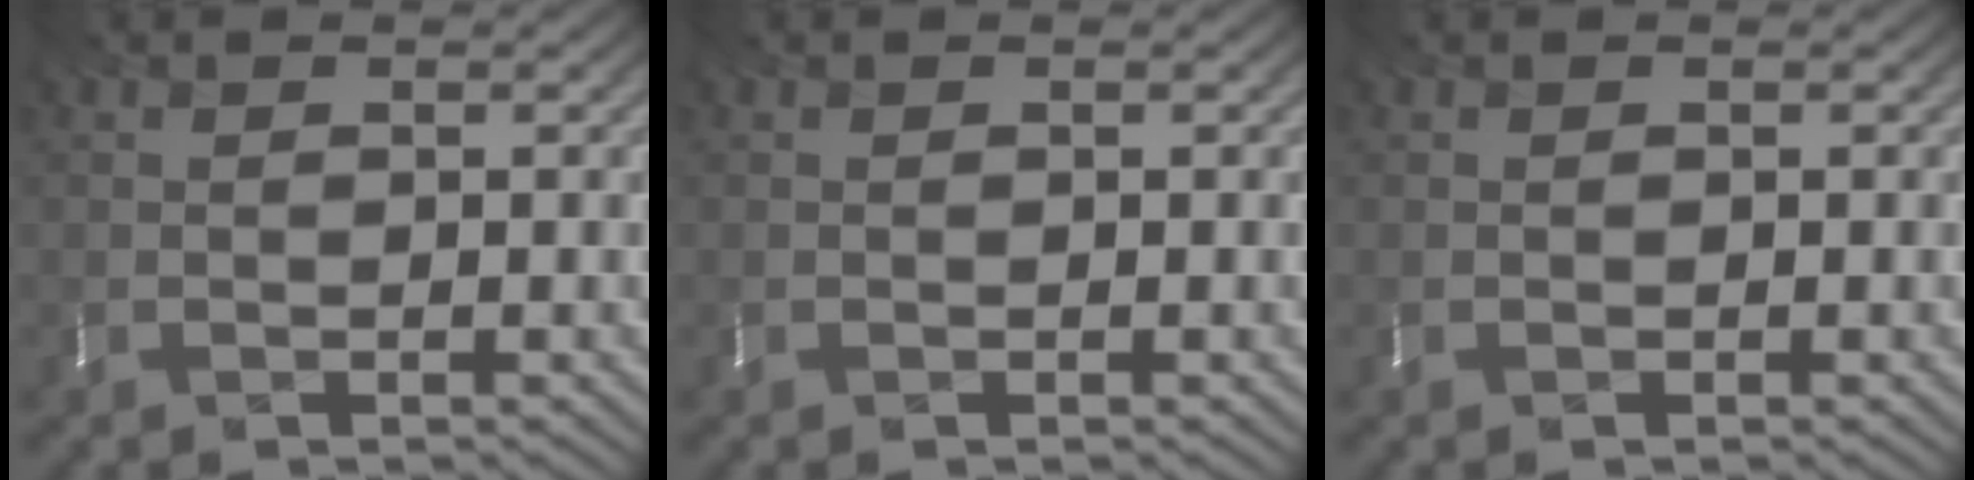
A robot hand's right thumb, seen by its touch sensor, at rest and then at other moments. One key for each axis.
{"total": 0.0}
{"total": 0.0}